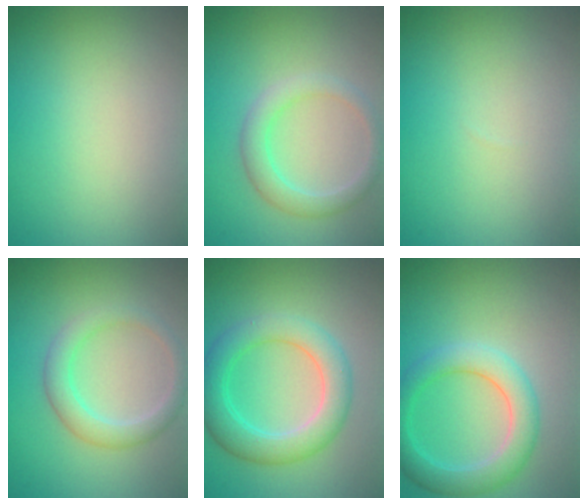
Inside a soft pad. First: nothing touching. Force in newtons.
{"total": 2.7, "press": 2.7, "slide": 0.0}
{"total": 0.0}
{"total": 2.9, "press": 2.9, "slide": 0.2}
{"total": 5.0, "press": 5.0, "slide": 0.1}
{"total": 4.4, "press": 4.4, "slide": 0.2}